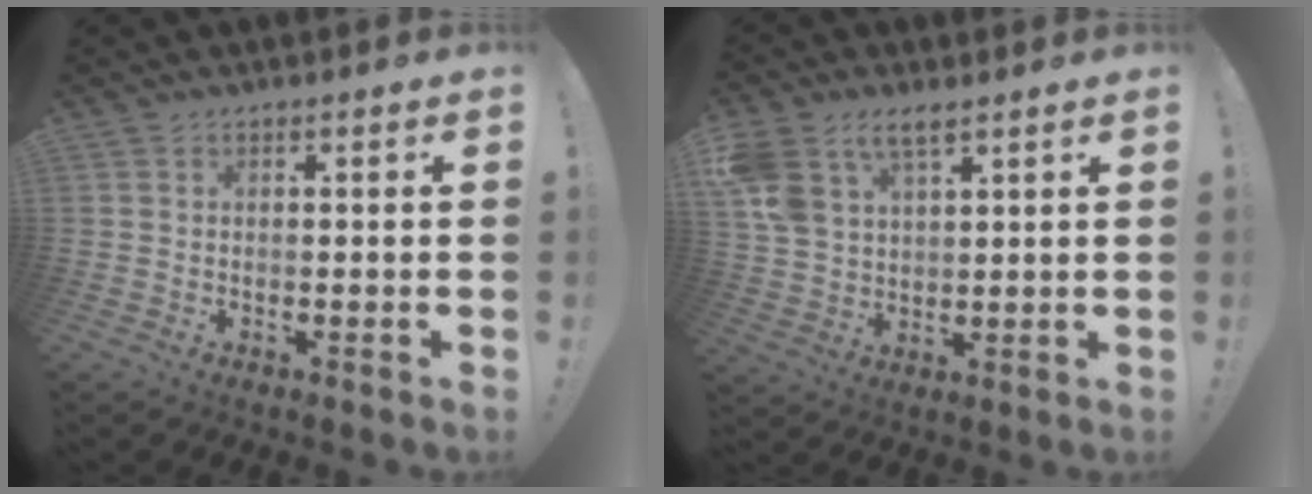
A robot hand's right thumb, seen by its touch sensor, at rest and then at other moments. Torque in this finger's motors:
{"motor_torque": [0.75, 2.33, 1.47, 0.51, 0.10]}